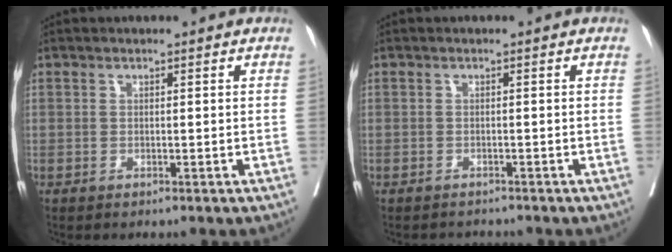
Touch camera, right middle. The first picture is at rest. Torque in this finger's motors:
{"motor_torque": [-0.32, -0.03, 0.00, 0.00]}